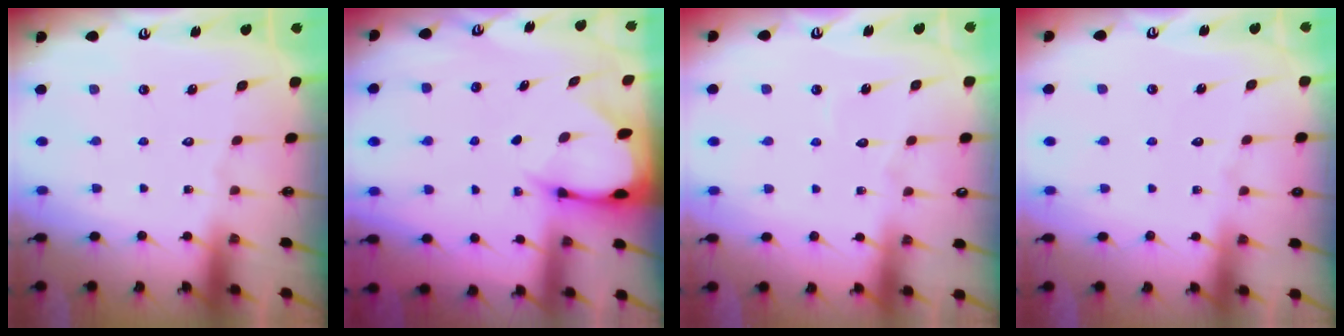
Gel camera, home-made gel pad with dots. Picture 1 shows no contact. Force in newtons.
{"total": 4.1, "press": 4.0, "slide": 0.4}
{"total": 2.6, "press": 2.6, "slide": 0.2}
{"total": 2.8, "press": 2.8, "slide": 0.4}